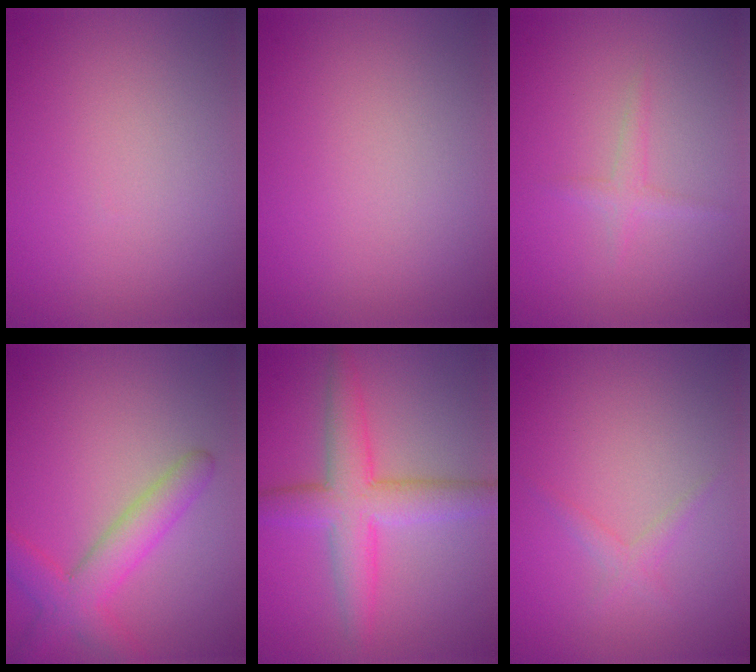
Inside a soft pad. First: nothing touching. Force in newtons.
{"total": 0.0}
{"total": 1.2, "press": 1.2, "slide": 0.1}
{"total": 4.2, "press": 4.2, "slide": 0.2}
{"total": 5.5, "press": 5.5, "slide": 0.1}
{"total": 1.1, "press": 1.1, "slide": 0.0}